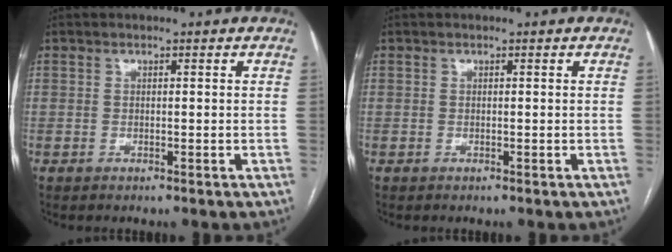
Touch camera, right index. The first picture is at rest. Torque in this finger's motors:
{"motor_torque": [0.00, 0.00, 0.00, 0.00]}